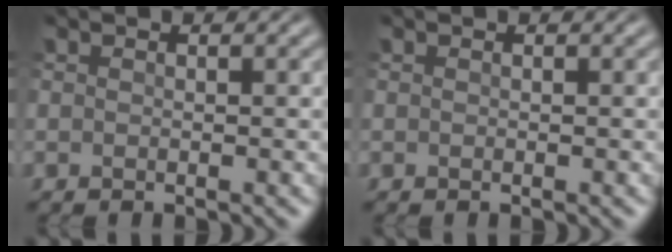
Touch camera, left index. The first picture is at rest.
{"total": 0.0}